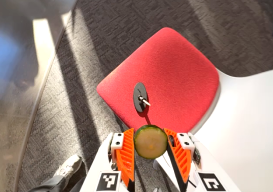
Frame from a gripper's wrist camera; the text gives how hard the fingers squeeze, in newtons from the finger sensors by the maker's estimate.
{"total": 7.4, "left": 7.7, "right": 7.0}